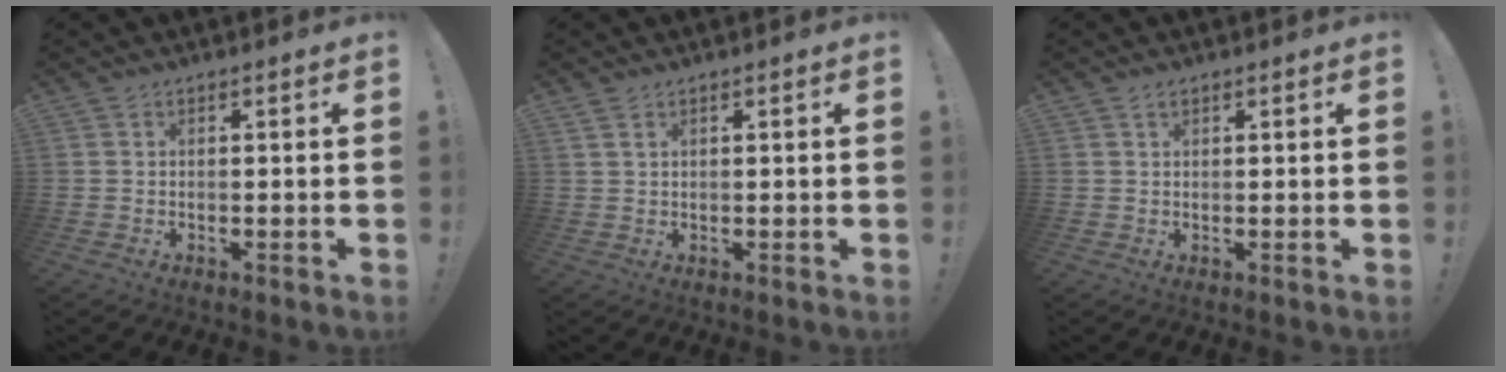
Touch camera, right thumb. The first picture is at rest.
{"total": 1.8, "force": [1.1, 0.9, 1.0], "torque": [-0.017, -0.001, 0.021]}
{"total": 1.0, "force": [0.7, 0.6, 0.4], "torque": [-0.002, 0.000, 0.012]}